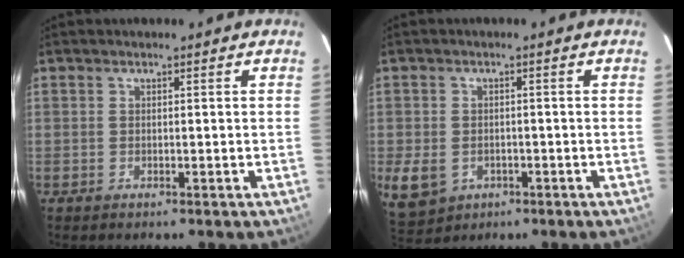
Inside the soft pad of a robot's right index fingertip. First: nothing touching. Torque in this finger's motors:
{"motor_torque": [-0.06, -0.18, -0.64, -0.21]}